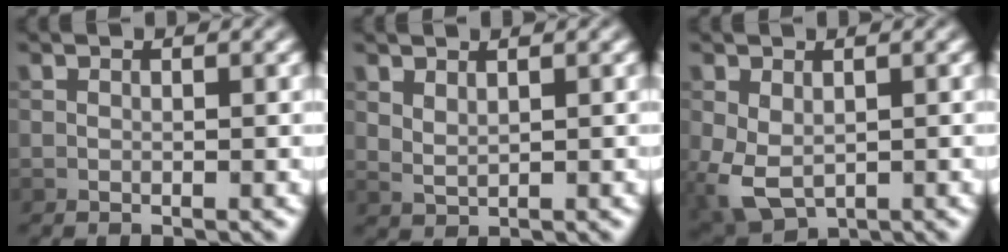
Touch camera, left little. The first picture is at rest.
{"total": 1.3, "force": [1.0, 0.4, 0.6], "torque": [-0.020, -0.003, 0.026]}
{"total": 5.0, "force": [-0.8, 3.3, 3.7], "torque": [-0.096, -0.015, -0.007]}